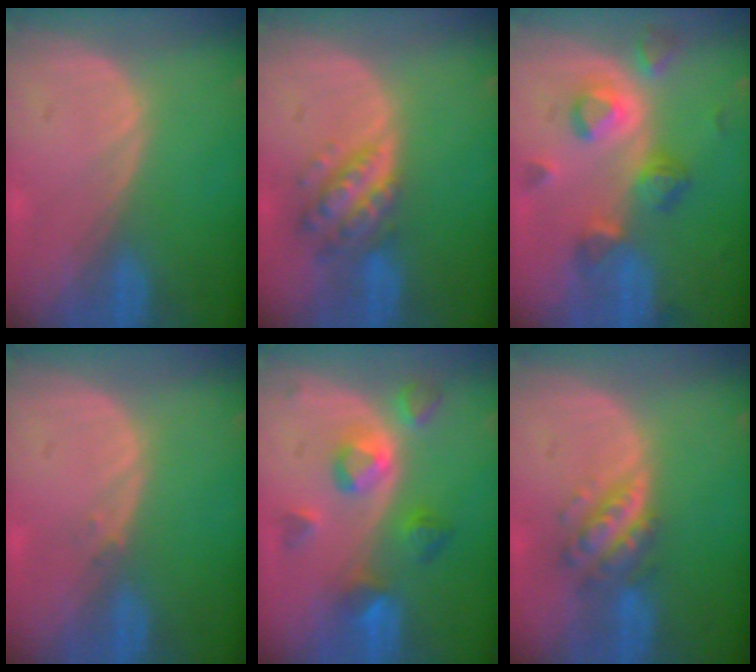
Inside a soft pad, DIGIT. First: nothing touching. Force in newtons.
{"total": 6.3, "press": 5.7, "slide": 2.8}
{"total": 7.4, "press": 7.3, "slide": 1.1}
{"total": 0.7, "press": 0.7, "slide": 0.1}
{"total": 7.4, "press": 6.9, "slide": 2.8}
{"total": 5.5, "press": 5.1, "slide": 2.0}